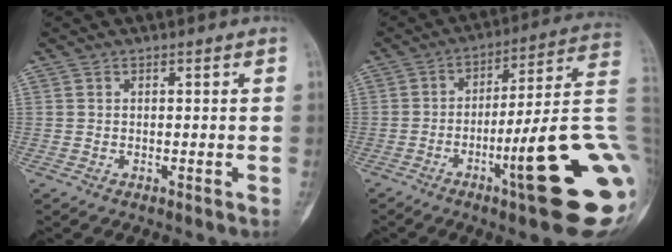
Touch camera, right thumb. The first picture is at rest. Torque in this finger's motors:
{"motor_torque": [3.26, 1.76, 1.81, -0.96, 0.50]}